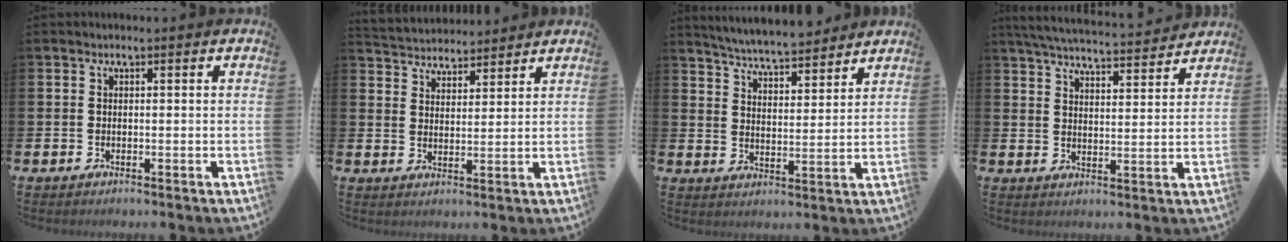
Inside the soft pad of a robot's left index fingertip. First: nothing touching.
{"total": 4.2, "force": [4.1, 0.9, -0.4], "torque": [-0.010, -0.022, 0.074]}
{"total": 5.8, "force": [5.7, 0.3, 0.9], "torque": [-0.039, -0.036, 0.101]}
{"total": 5.7, "force": [5.6, 0.5, 1.2], "torque": [-0.037, -0.042, 0.097]}